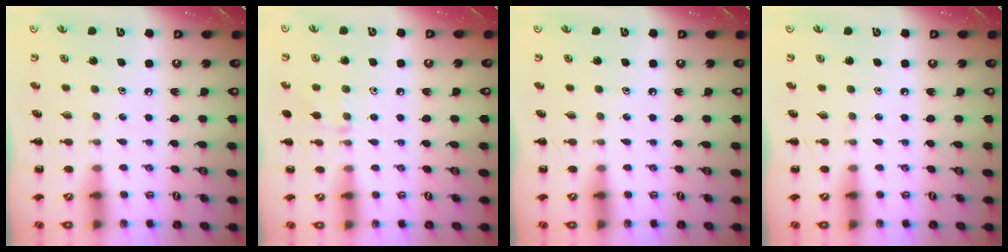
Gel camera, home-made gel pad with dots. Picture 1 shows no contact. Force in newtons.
{"total": 6.8, "press": 6.4, "slide": 2.3}
{"total": 0.0}
{"total": 0.0}